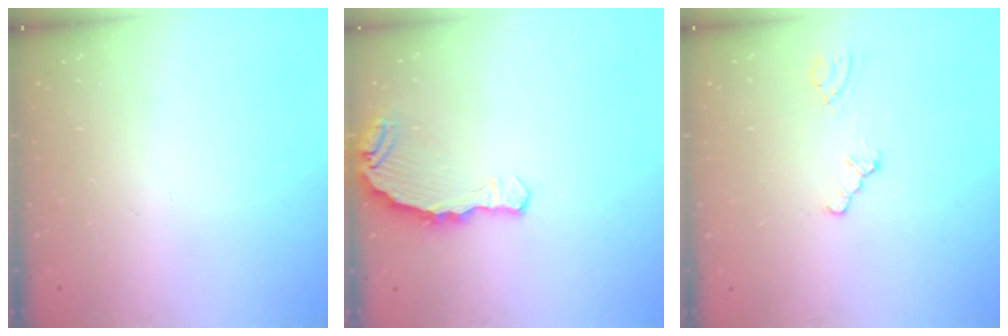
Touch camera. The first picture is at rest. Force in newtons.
{"total": 7.7, "press": 6.7, "slide": 3.7}
{"total": 1.2, "press": 1.1, "slide": 0.2}